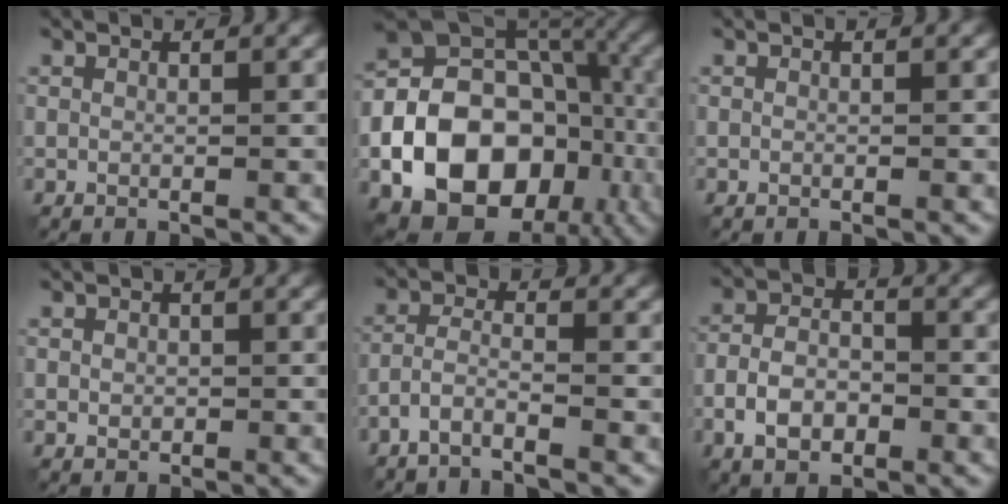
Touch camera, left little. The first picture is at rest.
{"total": 16.8, "force": [-5.5, 12.4, 10.0], "torque": [-0.173, -0.015, -0.101]}
{"total": 0.0}
{"total": 0.9, "force": [0.0, 0.8, 0.4], "torque": [-0.004, -0.002, -0.002]}
{"total": 2.6, "force": [-2.0, 0.4, 1.6], "torque": [-0.035, 0.003, -0.051]}
{"total": 4.8, "force": [-2.0, 2.8, 3.4], "torque": [-0.059, 0.004, -0.043]}